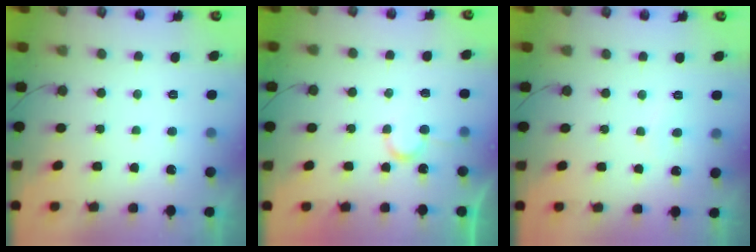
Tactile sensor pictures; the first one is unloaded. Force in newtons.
{"total": 5.2, "press": 5.2, "slide": 0.3}
{"total": 4.1, "press": 4.1, "slide": 0.4}